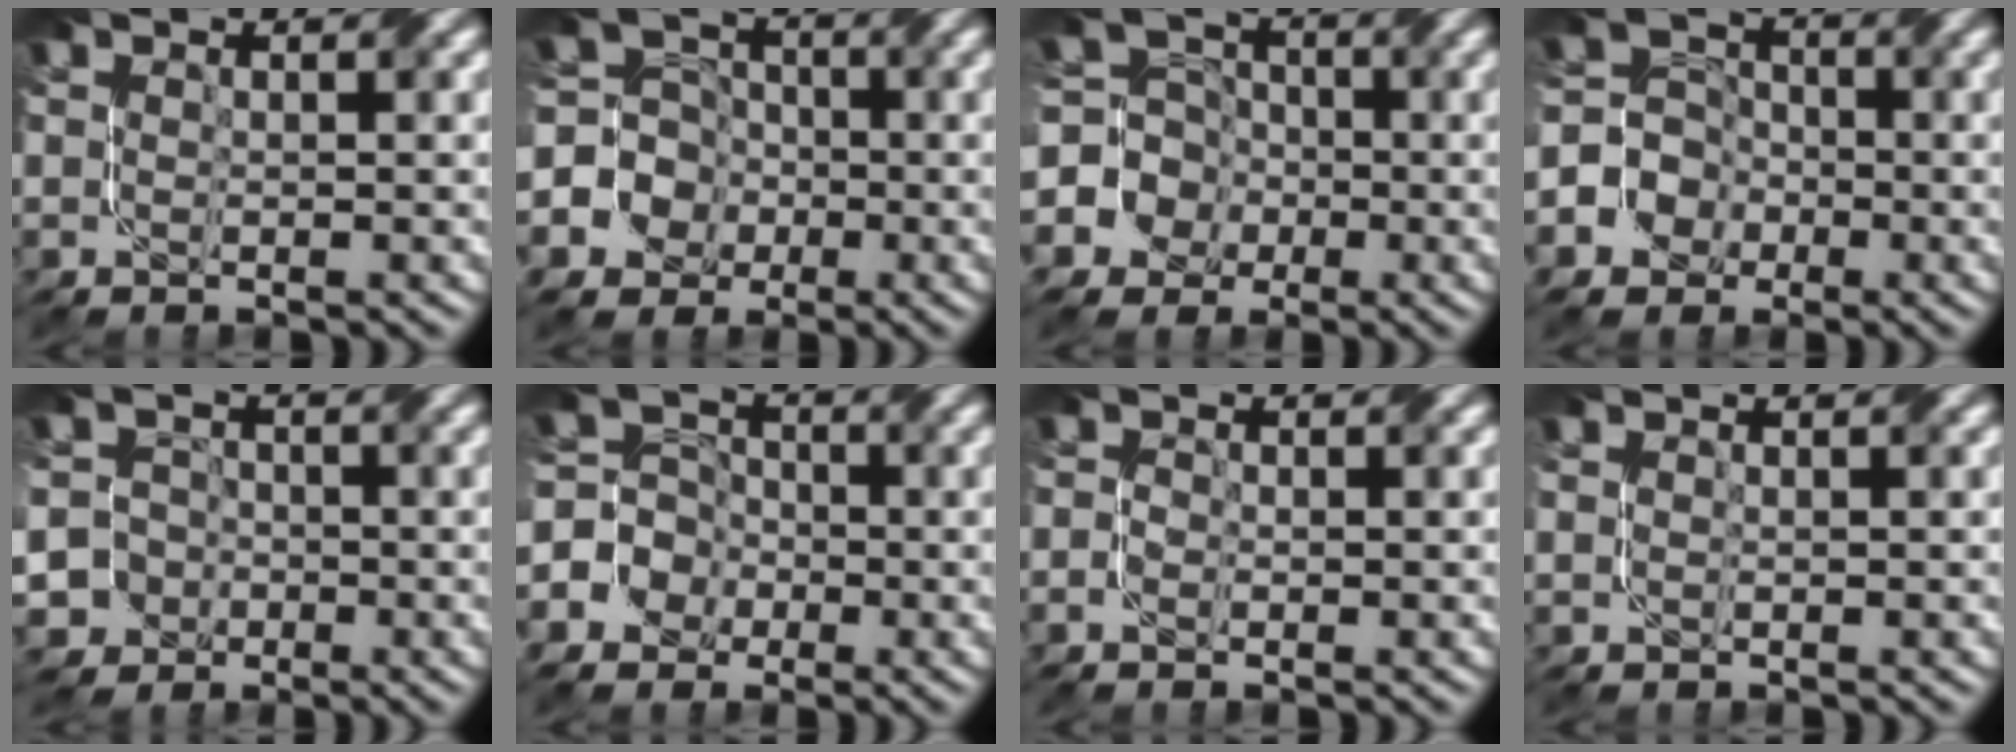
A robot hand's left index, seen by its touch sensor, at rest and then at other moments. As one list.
[{"total": 8.7, "force": [-3.3, 7.9, 1.7], "torque": [-0.048, 0.014, -0.088]}, {"total": 9.1, "force": [-2.8, 8.4, 2.1], "torque": [-0.070, 0.023, -0.084]}, {"total": 6.2, "force": [-3.2, 5.3, 1.2], "torque": [-0.018, 0.005, -0.087]}, {"total": 9.8, "force": [-5.6, 7.8, 2.1], "torque": [-0.049, -0.013, -0.128]}, {"total": 6.9, "force": [-3.1, 6.0, 1.4], "torque": [-0.028, 0.013, -0.088]}, {"total": 1.0, "force": [-0.9, 0.1, 0.2], "torque": [0.002, -0.003, -0.028]}, {"total": 0.0}]